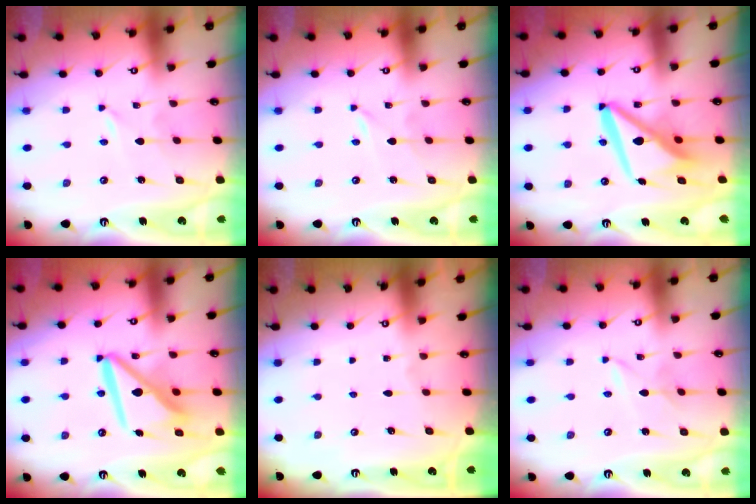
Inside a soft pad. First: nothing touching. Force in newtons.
{"total": 0.0}
{"total": 12.7, "press": 12.7, "slide": 1.1}
{"total": 13.2, "press": 13.1, "slide": 1.7}
{"total": 0.0}
{"total": 1.4, "press": 1.4, "slide": 0.2}